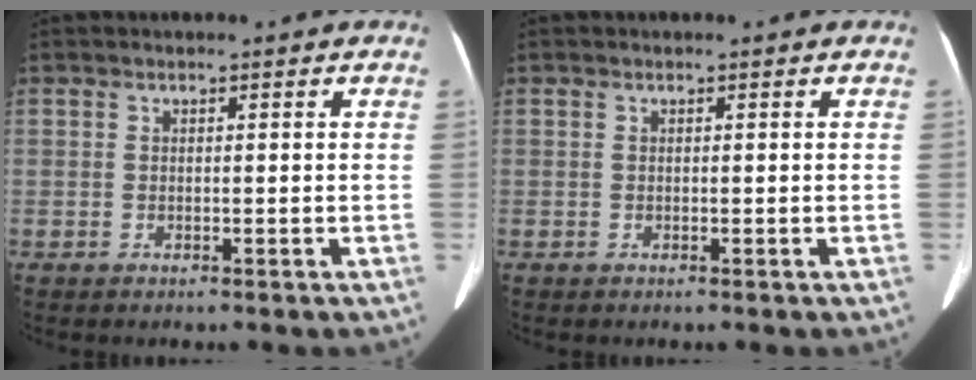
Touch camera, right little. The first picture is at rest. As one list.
[{"total": 0.0}]